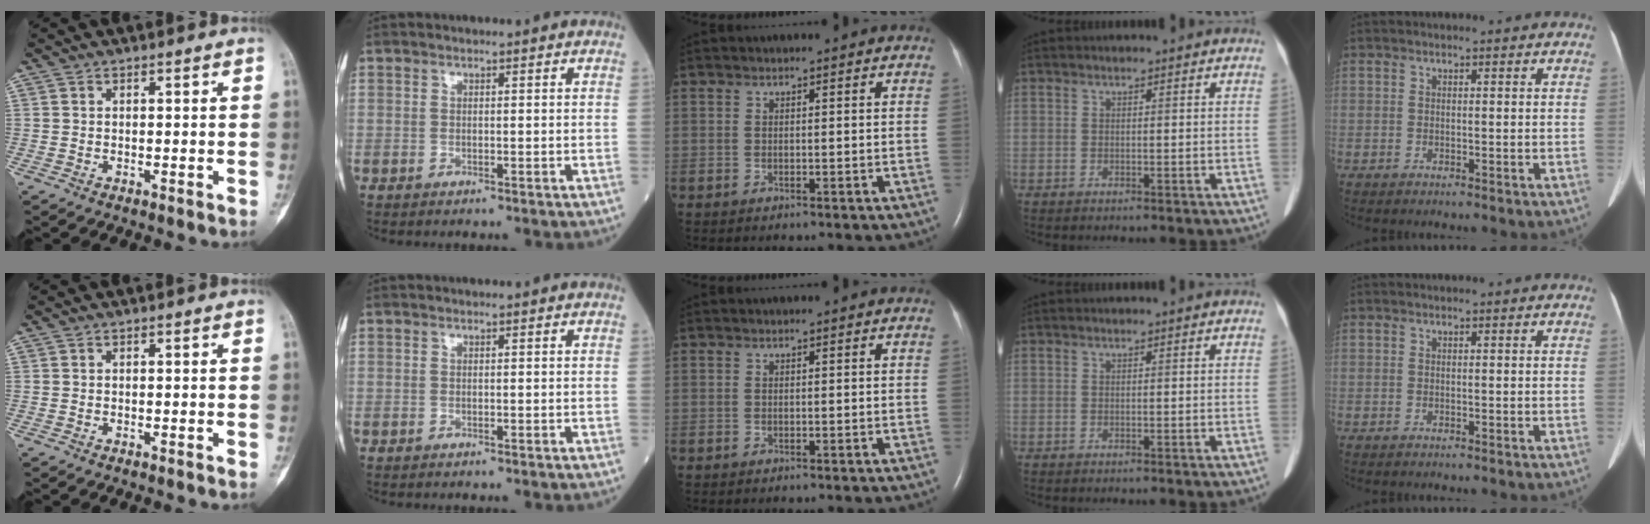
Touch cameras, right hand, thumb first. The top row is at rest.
{}